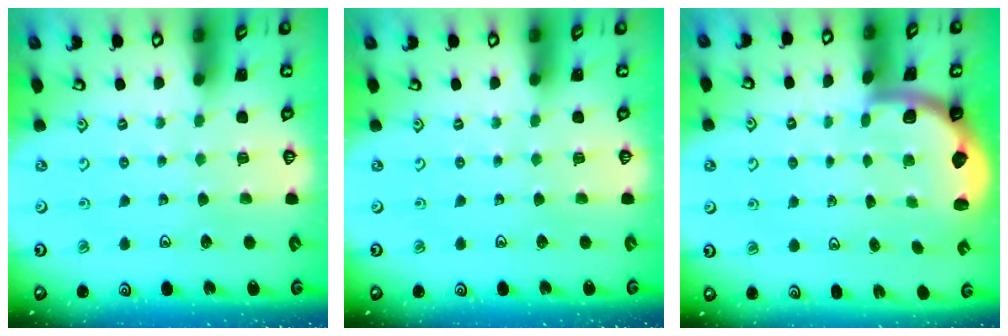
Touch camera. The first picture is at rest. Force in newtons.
{"total": 0.0}
{"total": 2.0, "press": 2.0, "slide": 0.5}